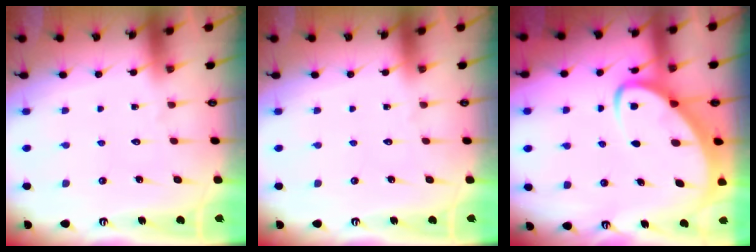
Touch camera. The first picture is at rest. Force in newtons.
{"total": 0.0}
{"total": 5.4, "press": 5.4, "slide": 0.5}